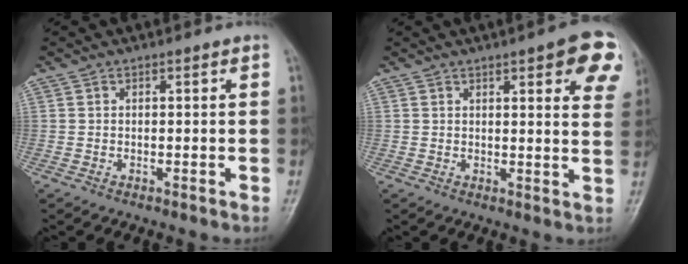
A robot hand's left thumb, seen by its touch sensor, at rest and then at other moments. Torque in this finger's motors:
{"motor_torque": [0.29, 0.29, 0.29, 0.09, 0.11]}